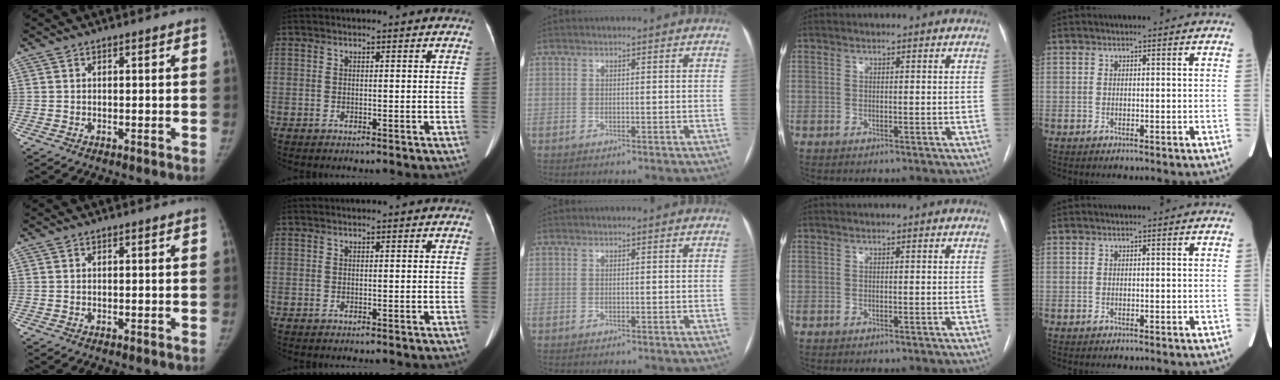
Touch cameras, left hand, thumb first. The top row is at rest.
{}